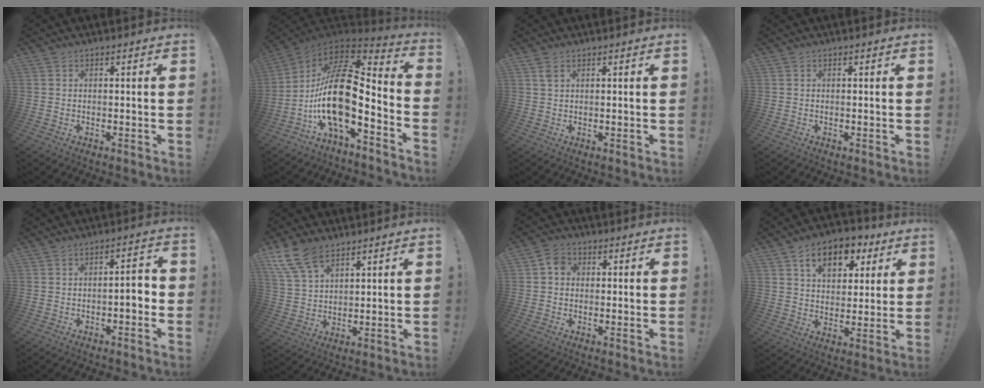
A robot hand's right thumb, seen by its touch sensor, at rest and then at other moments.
{"total": 20.1, "force": [-2.4, 7.9, 18.4], "torque": [-0.371, 0.002, -0.046]}
{"total": 2.2, "force": [1.3, 1.0, 1.5], "torque": [-0.032, 0.001, 0.023]}
{"total": 0.0}
{"total": 4.4, "force": [-1.7, 1.3, 3.9], "torque": [-0.068, 0.008, -0.032]}
{"total": 10.8, "force": [7.4, 5.4, 5.6], "torque": [-0.125, -0.032, 0.146]}
{"total": 4.3, "force": [0.4, 3.5, 2.4], "torque": [-0.047, 0.012, 0.009]}
{"total": 11.9, "force": [5.9, 7.7, 6.9], "torque": [-0.103, -0.020, 0.106]}